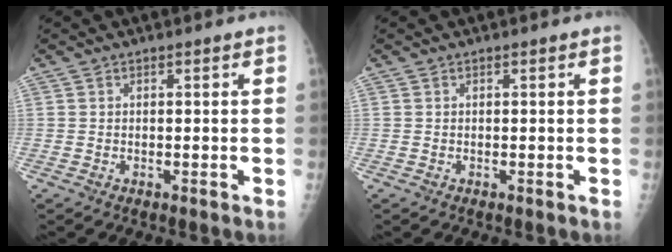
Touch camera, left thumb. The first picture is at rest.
{"total": 0.0}